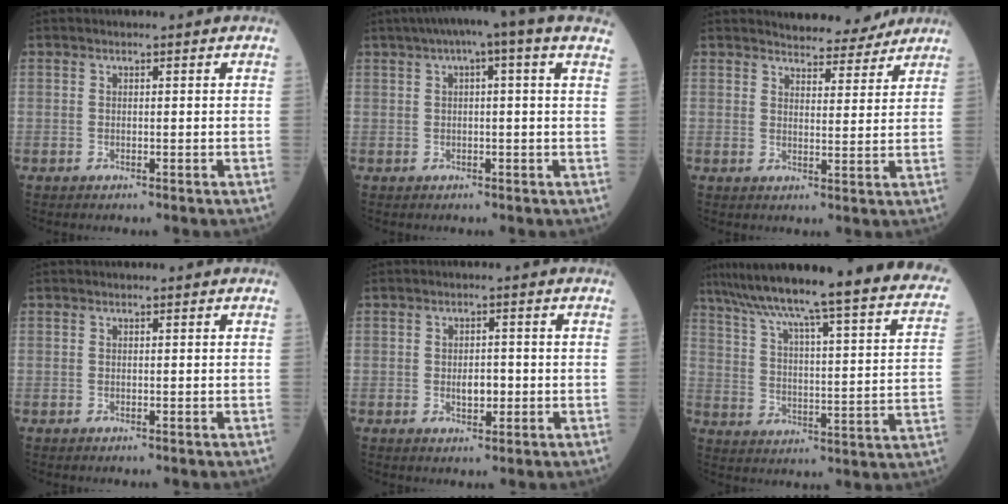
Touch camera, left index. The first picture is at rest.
{"total": 9.6, "force": [5.8, 0.7, 7.6], "torque": [-0.117, 0.048, 0.071]}
{"total": 8.0, "force": [7.6, 1.8, 1.7], "torque": [-0.020, -0.002, 0.092]}
{"total": 0.0}
{"total": 2.8, "force": [-0.5, 1.5, 2.3], "torque": [-0.040, 0.002, -0.006]}
{"total": 32.0, "force": [27.0, 1.8, 17.1], "torque": [-0.253, -0.049, 0.347]}